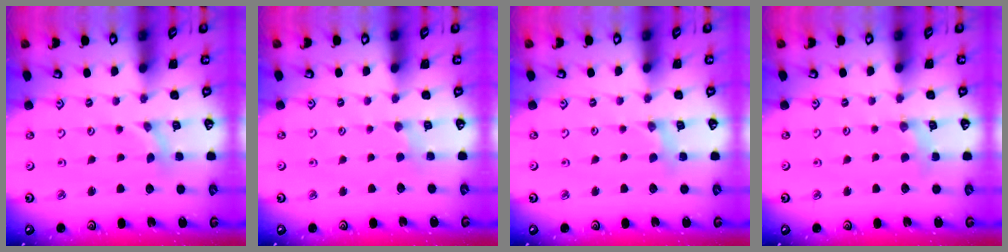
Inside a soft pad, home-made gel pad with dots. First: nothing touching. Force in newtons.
{"total": 1.2, "press": 1.2, "slide": 0.3}
{"total": 1.3, "press": 1.3, "slide": 0.2}
{"total": 1.9, "press": 1.8, "slide": 0.4}